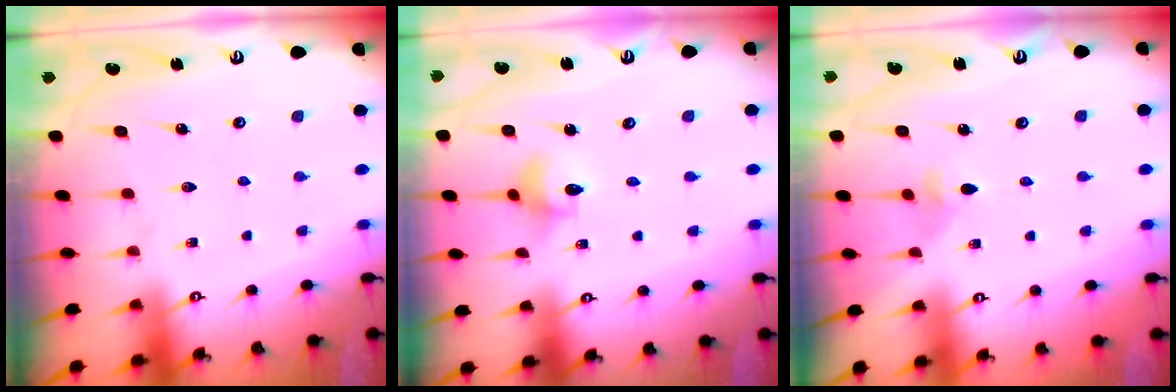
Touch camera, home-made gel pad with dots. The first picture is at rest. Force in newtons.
{"total": 4.2, "press": 4.2, "slide": 0.4}
{"total": 2.3, "press": 2.3, "slide": 0.4}